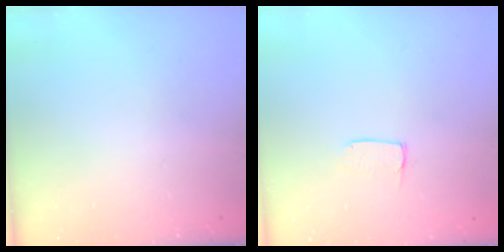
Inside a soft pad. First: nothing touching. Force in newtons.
{"total": 4.4, "press": 4.4, "slide": 0.3}